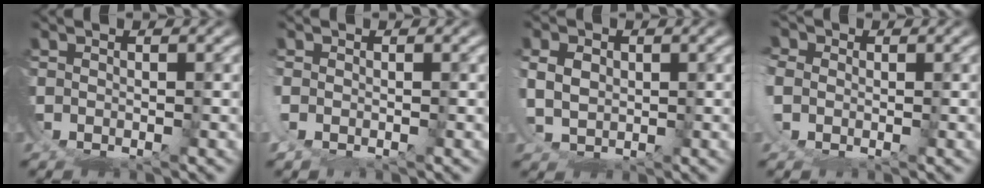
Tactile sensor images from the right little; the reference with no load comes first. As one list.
[{"total": 0.5, "force": [0.5, -0.2, 0.0], "torque": [-0.008, 0.004, 0.006]}, {"total": 2.5, "force": [2.2, 1.1, -0.1], "torque": [-0.016, 0.001, 0.040]}, {"total": 1.6, "force": [1.3, 0.6, -0.8], "torque": [-0.003, 0.005, 0.014]}]